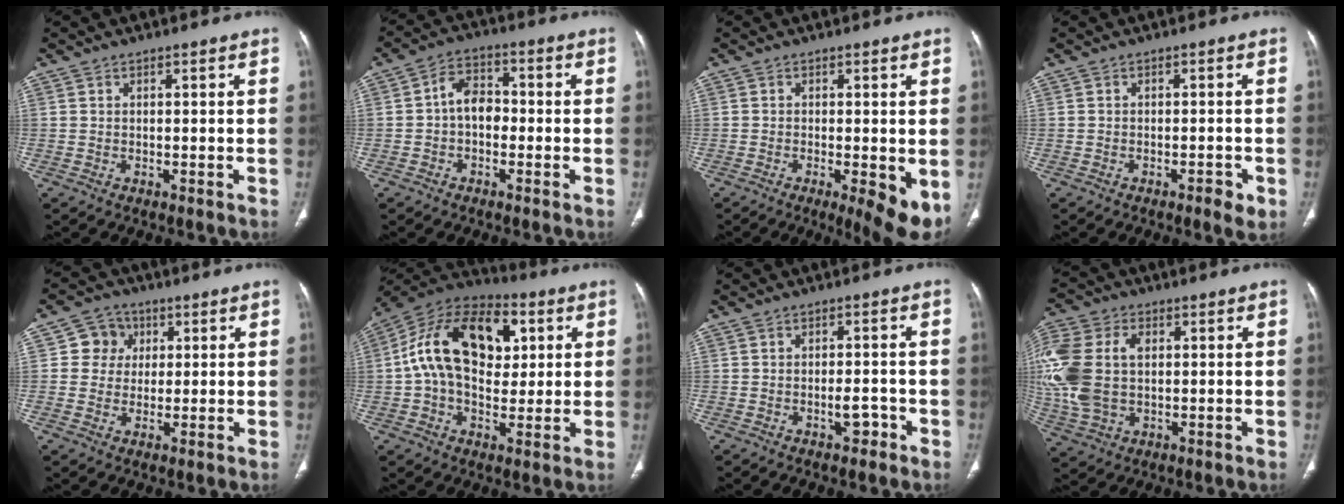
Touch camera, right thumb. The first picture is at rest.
{"total": 6.2, "force": [-0.8, 4.5, 4.2], "torque": [-0.050, 0.025, -0.027]}
{"total": 7.6, "force": [-1.9, 2.2, 7.1], "torque": [-0.100, -0.021, -0.028]}
{"total": 2.9, "force": [-1.4, 0.9, 2.3], "torque": [-0.028, 0.004, -0.021]}
{"total": 6.0, "force": [1.4, 5.7, 1.5], "torque": [0.009, 0.006, 0.017]}
{"total": 20.6, "force": [4.1, 13.1, 15.4], "torque": [-0.245, 0.018, 0.058]}
{"total": 2.9, "force": [-1.5, 1.5, 2.0], "torque": [-0.020, 0.013, -0.021]}
{"total": 17.9, "force": [1.8, 12.2, 13.0], "torque": [-0.328, 0.007, 0.038]}